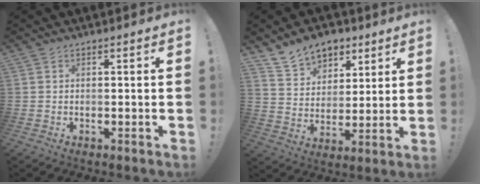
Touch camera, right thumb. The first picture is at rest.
{"total": 12.4, "force": [8.4, 8.2, 3.7], "torque": [-0.057, -0.055, 0.164]}